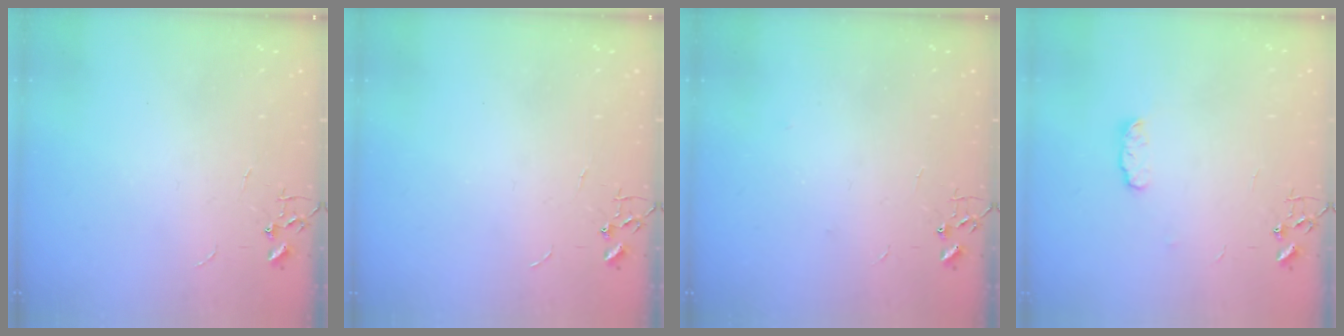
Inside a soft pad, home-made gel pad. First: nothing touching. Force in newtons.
{"total": 0.0}
{"total": 2.5, "press": 2.1, "slide": 1.4}
{"total": 5.8, "press": 5.8, "slide": 0.3}